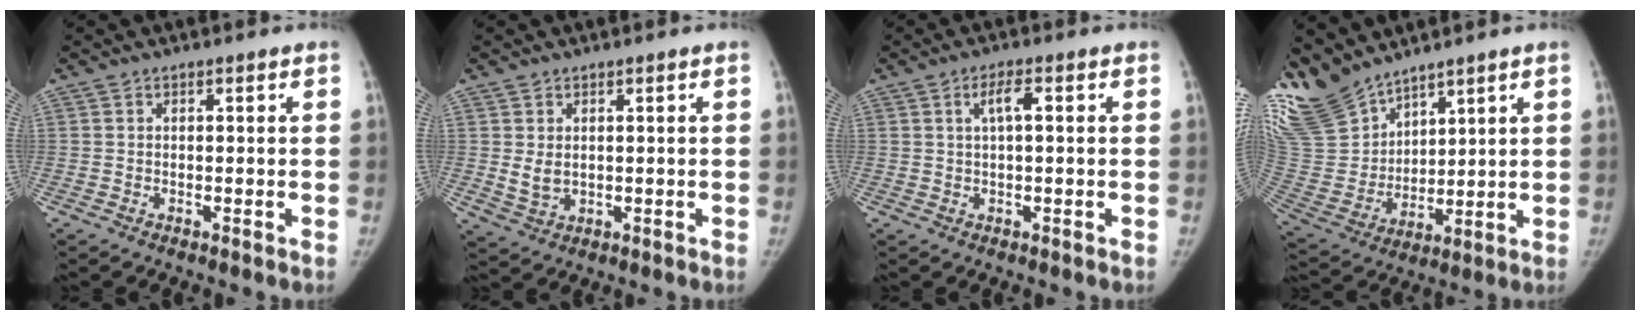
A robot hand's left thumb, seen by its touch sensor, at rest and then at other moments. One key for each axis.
{"total": 3.1, "fx": 0.5, "fy": 2.3, "fz": 2.0, "tx": -0.031, "ty": -0.012, "tz": 0.022}
{"total": 3.6, "fx": 1.0, "fy": 1.0, "fz": 3.3, "tx": -0.065, "ty": 0.009, "tz": 0.019}
{"total": 16.6, "fx": 13.9, "fy": 7.2, "fz": 5.6, "tx": -0.103, "ty": -0.062, "tz": 0.299}